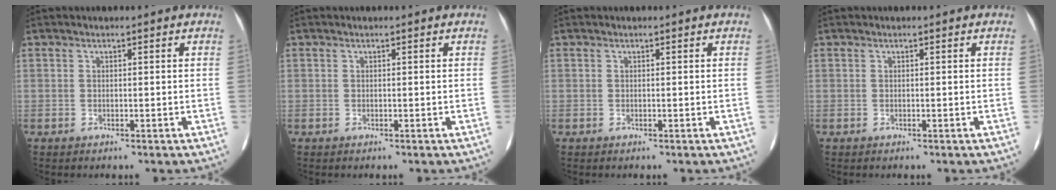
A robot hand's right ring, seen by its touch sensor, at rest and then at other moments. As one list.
[{"total": 0.0}, {"total": 0.0}, {"total": 0.0}]